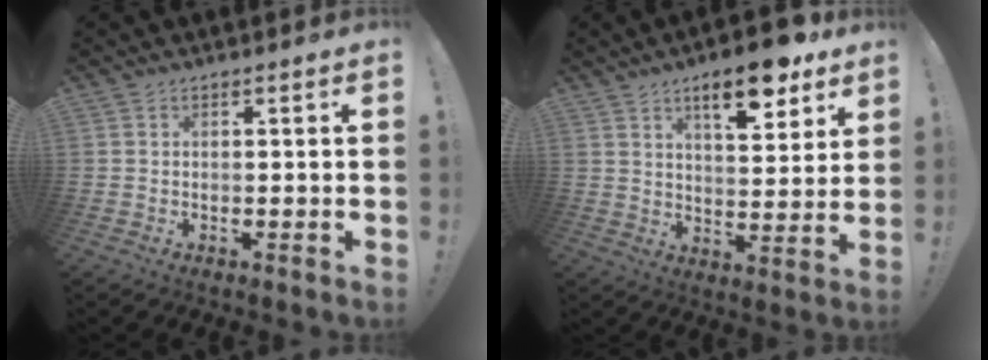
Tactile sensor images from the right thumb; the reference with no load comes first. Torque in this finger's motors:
{"motor_torque": [1.27, 2.25, 1.15, 0.50, 0.25]}